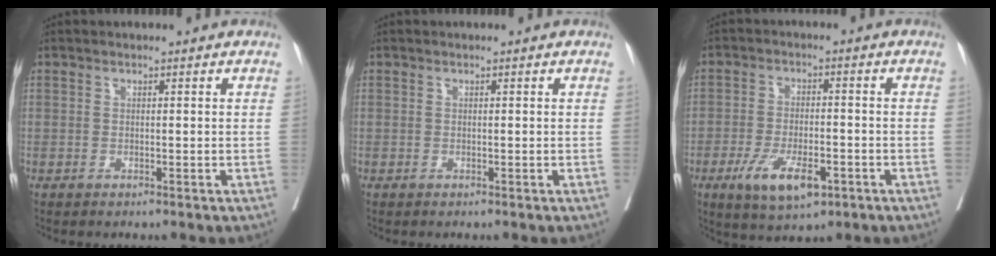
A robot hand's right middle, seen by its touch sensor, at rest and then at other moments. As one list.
[{"total": 0.0}, {"total": 8.4, "force": [-4.1, 3.0, 6.7], "torque": [-0.127, -0.013, -0.062]}]